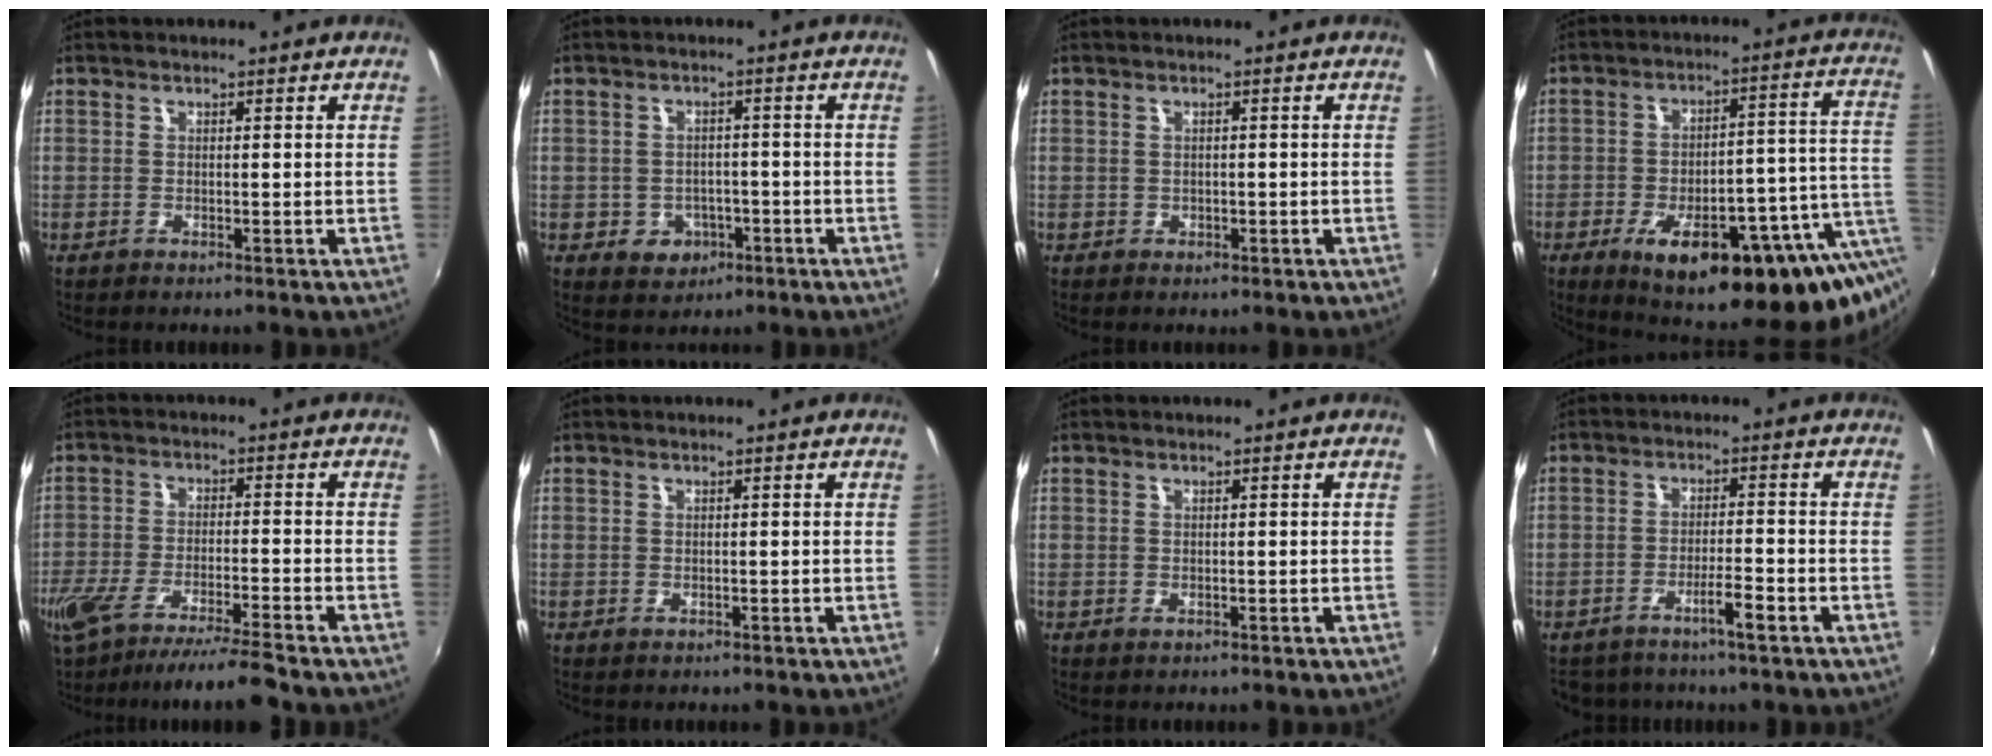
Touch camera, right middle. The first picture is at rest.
{"total": 5.6, "force": [-2.1, 4.9, 1.7], "torque": [-0.048, 0.008, -0.015]}
{"total": 1.1, "force": [-0.3, 1.0, 0.3], "torque": [-0.002, 0.000, -0.001]}
{"total": 24.9, "force": [-10.5, 7.7, 21.2], "torque": [-0.295, -0.021, -0.129]}
{"total": 10.9, "force": [-9.0, 0.2, 6.2], "torque": [-0.129, -0.027, -0.152]}
{"total": 0.0}
{"total": 0.0}
{"total": 4.1, "force": [-3.0, 0.9, 2.7], "torque": [-0.049, 0.005, -0.045]}